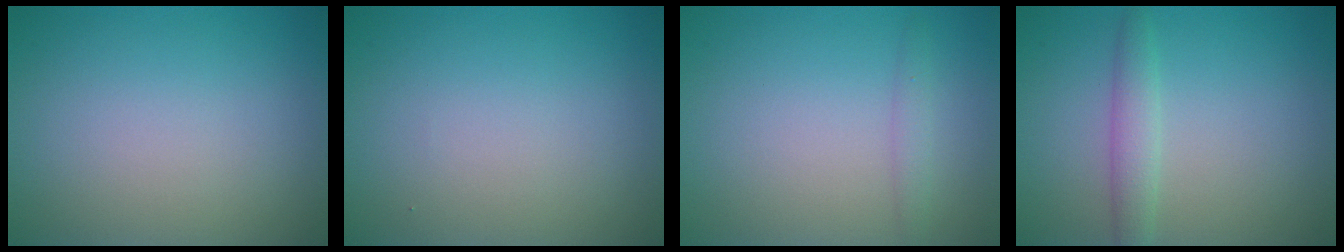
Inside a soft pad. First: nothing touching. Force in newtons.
{"total": 0.0}
{"total": 1.1, "press": 1.0, "slide": 0.1}
{"total": 2.1, "press": 2.1, "slide": 0.1}